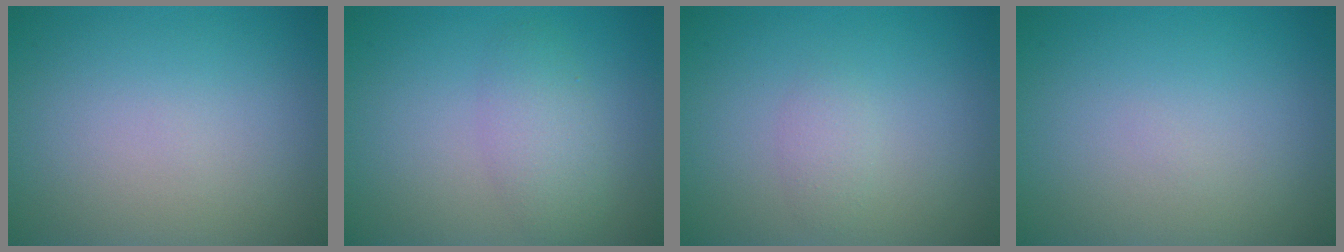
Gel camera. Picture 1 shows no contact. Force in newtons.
{"total": 2.7, "press": 2.7, "slide": 0.0}
{"total": 1.2, "press": 1.2, "slide": 0.0}
{"total": 0.0}